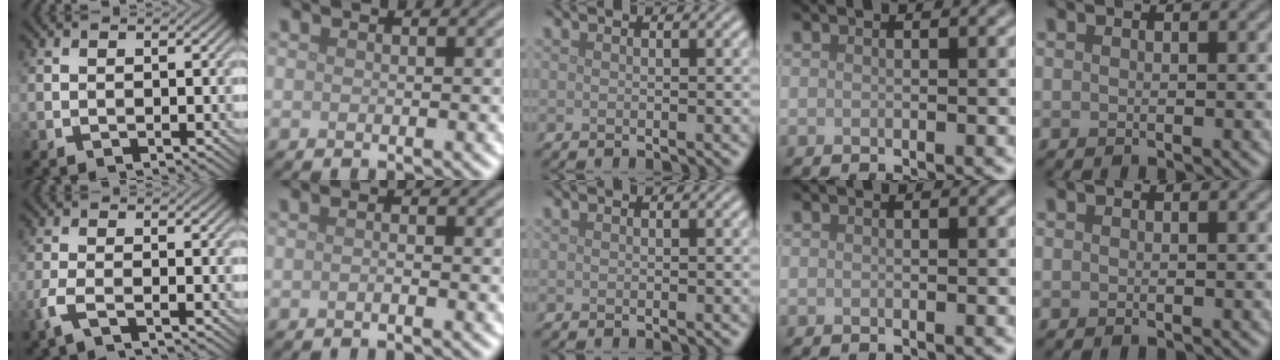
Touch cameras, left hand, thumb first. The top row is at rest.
{"thumb": {"total": 3.1, "force": [-1.7, 0.6, 2.5], "torque": [-0.061, -0.001, -0.047]}, "index": {"total": 0.9, "force": [-0.1, 0.2, 0.8], "torque": [-0.008, -0.008, -0.007]}}